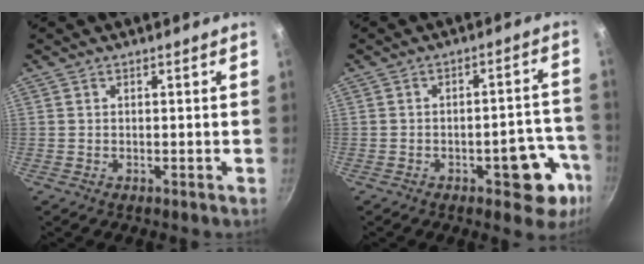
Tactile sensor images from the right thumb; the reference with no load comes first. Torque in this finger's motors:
{"motor_torque": [1.05, 0.77, 0.80, -0.63, 0.01]}